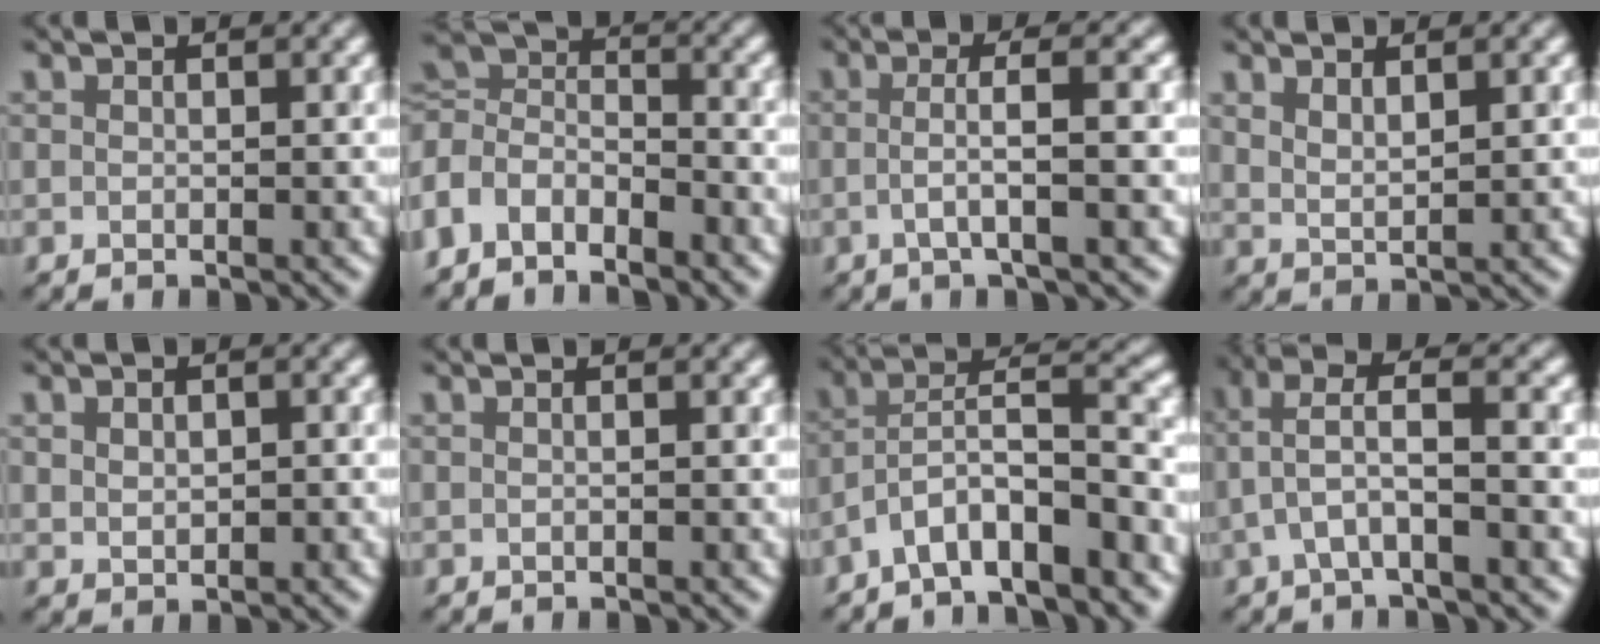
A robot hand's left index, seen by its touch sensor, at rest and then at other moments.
{"total": 4.7, "force": [-3.1, 3.0, 2.0], "torque": [-0.040, 0.003, -0.068]}
{"total": 3.2, "force": [-0.6, 0.6, 3.1], "torque": [-0.045, 0.003, -0.010]}
{"total": 1.7, "force": [1.3, 0.4, 0.9], "torque": [-0.014, -0.001, 0.031]}
{"total": 1.3, "force": [0.1, 1.0, 0.9], "torque": [-0.012, 0.000, 0.016]}
{"total": 0.8, "force": [0.2, 0.4, 0.6], "torque": [0.001, -0.005, -0.011]}
{"total": 7.3, "force": [-5.0, 1.8, 5.0], "torque": [-0.079, 0.015, -0.087]}
{"total": 3.4, "force": [-0.1, 0.7, 3.3], "torque": [-0.076, 0.018, -0.002]}